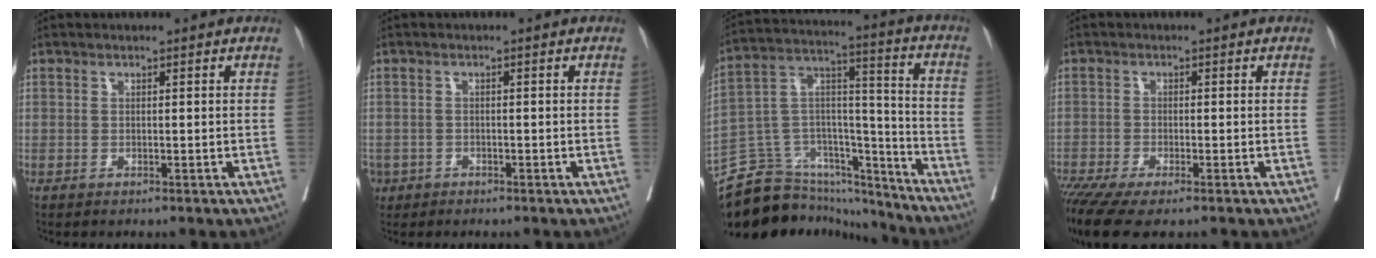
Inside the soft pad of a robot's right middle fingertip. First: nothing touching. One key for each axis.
{"total": 3.7, "fx": -2.3, "fy": 2.8, "fz": 0.5, "tx": -0.015, "ty": 0.003, "tz": -0.041}
{"total": 19.2, "fx": -17.4, "fy": 7.2, "fz": 3.8, "tx": -0.075, "ty": 0.070, "tz": -0.278}
{"total": 8.4, "fx": -6.3, "fy": 1.6, "fz": 5.3, "tx": -0.094, "ty": -0.017, "tz": -0.108}